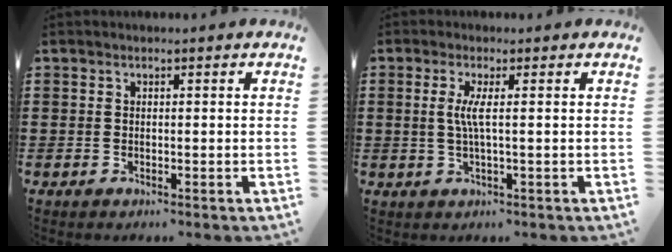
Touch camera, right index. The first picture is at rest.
{"total": 3.2, "force": [0.1, -0.2, 3.2], "torque": [-0.068, -0.009, -0.003]}